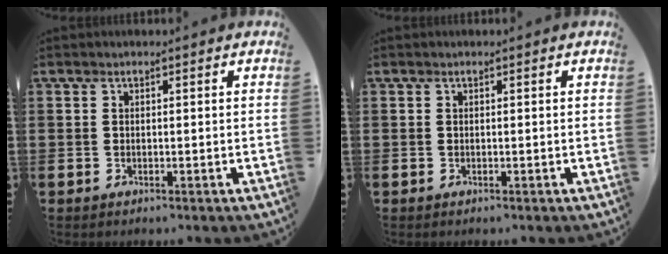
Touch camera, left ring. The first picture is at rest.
{"total": 0.0}